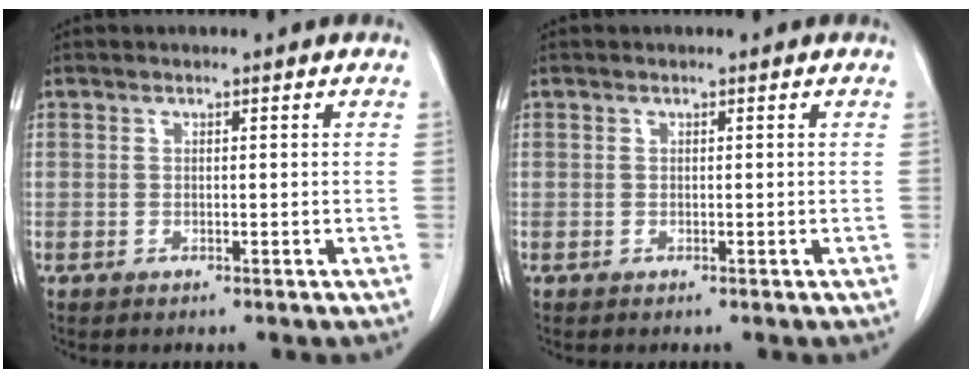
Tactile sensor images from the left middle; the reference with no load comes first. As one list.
[{"total": 0.0}]